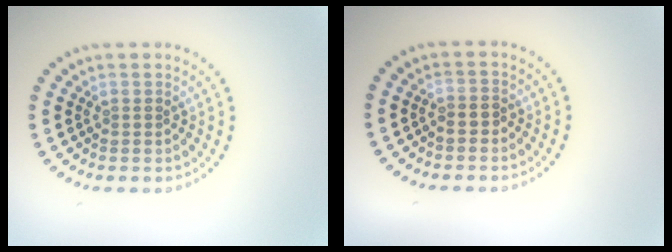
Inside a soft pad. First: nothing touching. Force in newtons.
{"total": 0.8, "press": 0.6, "slide": 0.5}